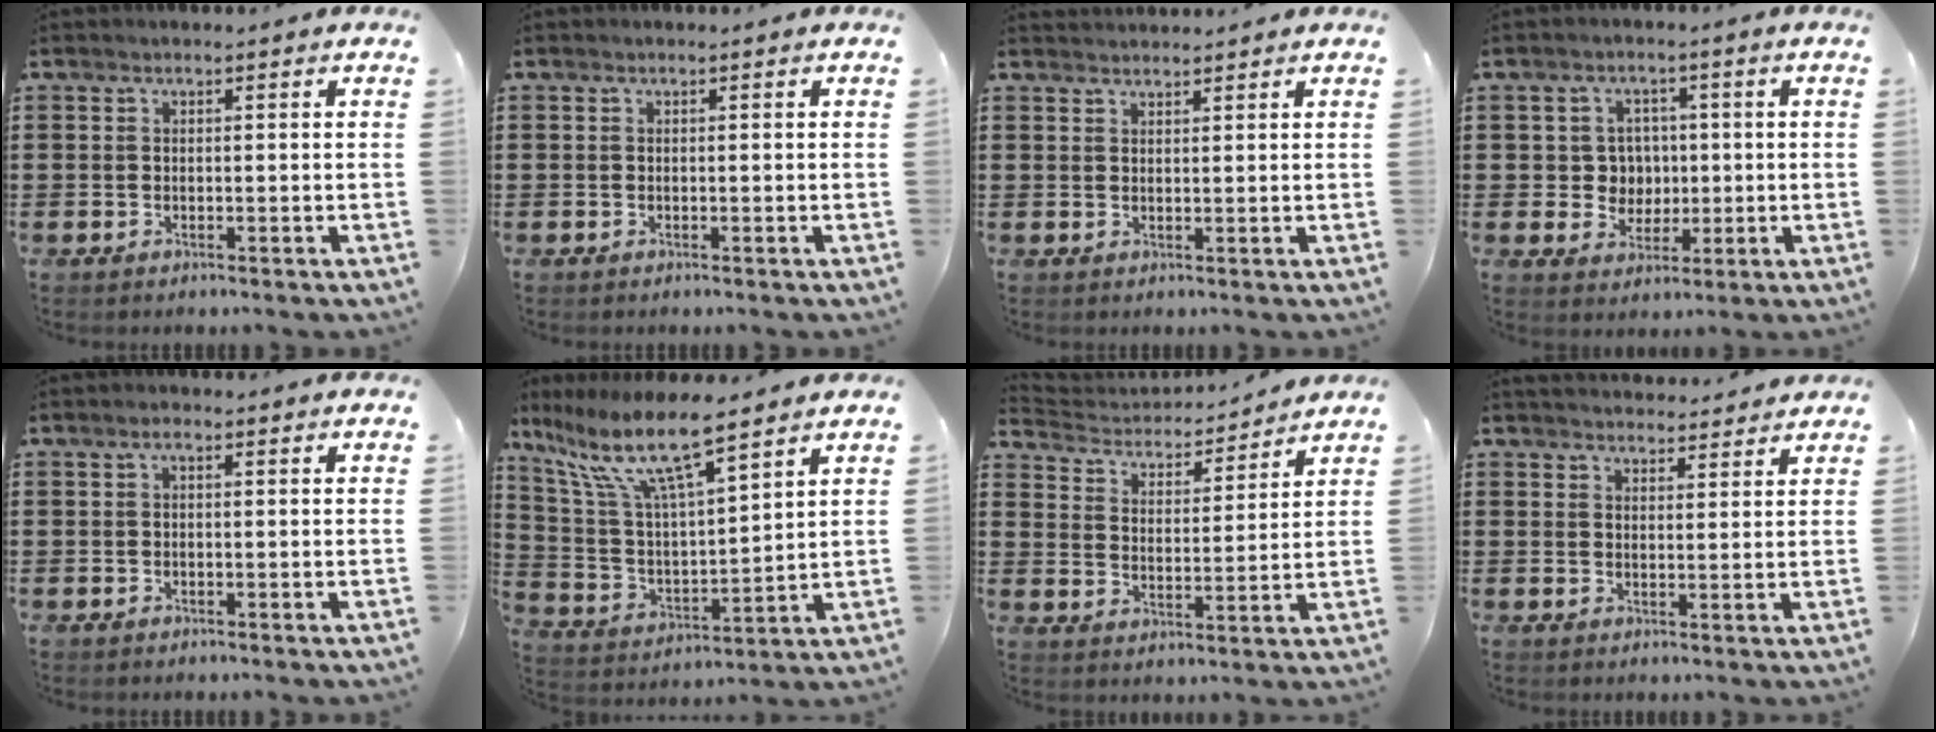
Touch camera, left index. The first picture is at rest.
{"total": 0.0}
{"total": 1.3, "force": [1.3, 0.1, 0.0], "torque": [-0.002, 0.000, 0.027]}
{"total": 4.7, "force": [0.3, 4.5, 1.5], "torque": [-0.042, 0.009, 0.001]}
{"total": 1.1, "force": [-0.1, 0.4, 1.0], "torque": [-0.020, 0.000, -0.003]}
{"total": 10.9, "force": [8.1, 1.5, 7.1], "torque": [-0.175, -0.043, 0.135]}
{"total": 3.2, "force": [3.2, 0.7, 0.1], "torque": [-0.026, -0.026, 0.047]}
{"total": 2.9, "force": [2.9, 0.3, -0.1], "torque": [-0.007, -0.010, 0.053]}